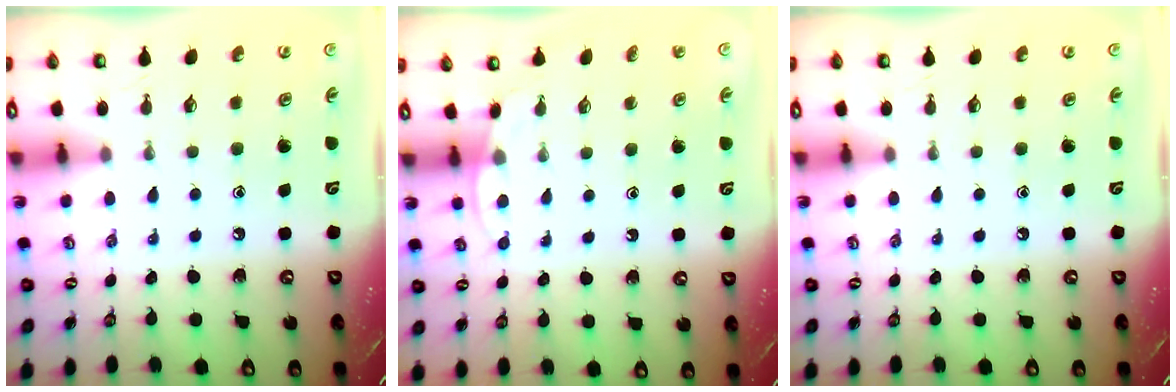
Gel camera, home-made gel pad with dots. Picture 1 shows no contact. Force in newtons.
{"total": 3.9, "press": 3.8, "slide": 0.4}
{"total": 0.0}